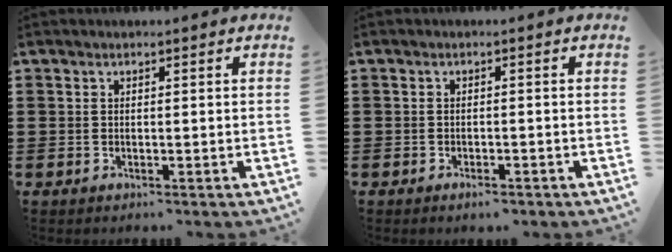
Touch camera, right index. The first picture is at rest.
{"total": 1.2, "force": [-1.0, 0.2, 0.5], "torque": [-0.013, -0.005, -0.019]}